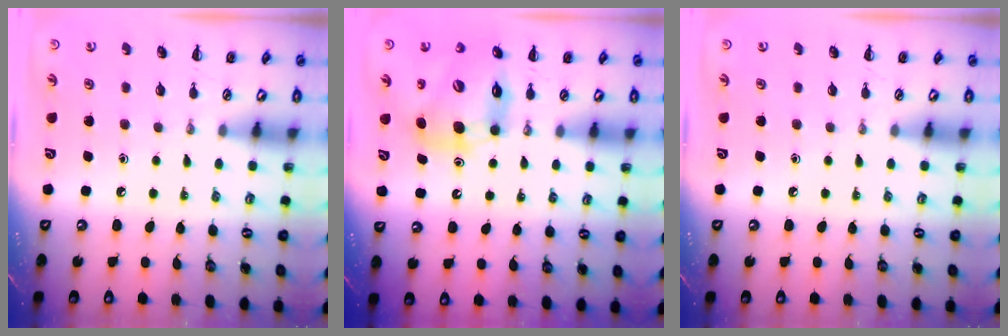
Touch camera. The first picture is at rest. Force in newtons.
{"total": 12.9, "press": 12.4, "slide": 3.5}
{"total": 0.0}